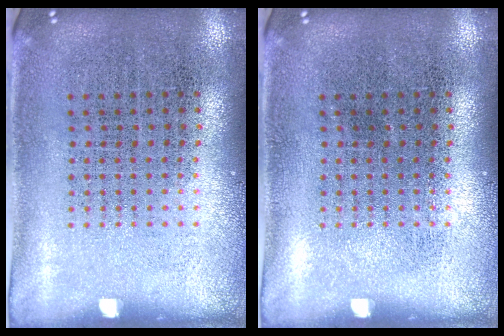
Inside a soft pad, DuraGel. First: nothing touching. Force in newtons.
{"total": 0.0}